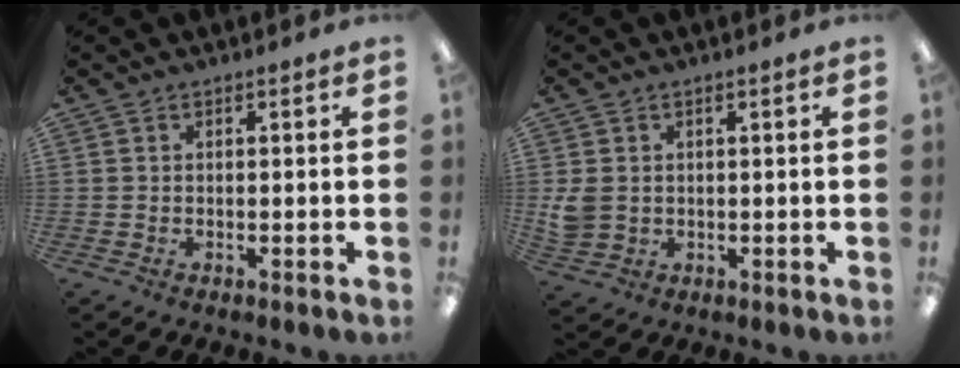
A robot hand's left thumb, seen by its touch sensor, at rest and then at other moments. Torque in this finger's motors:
{"motor_torque": [0.37, 0.33, 0.48, -0.22, 0.03]}